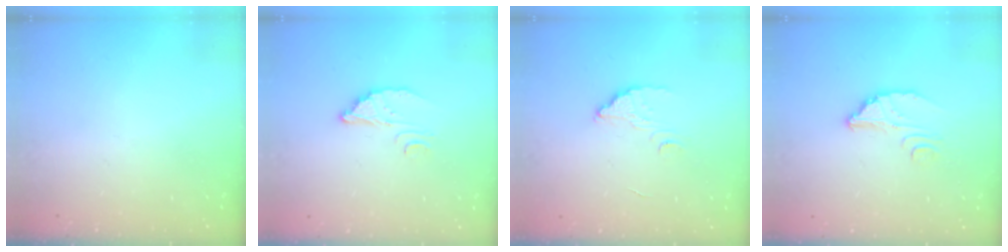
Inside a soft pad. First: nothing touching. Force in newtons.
{"total": 4.1, "press": 4.1, "slide": 0.1}
{"total": 3.2, "press": 3.2, "slide": 0.2}
{"total": 3.9, "press": 3.9, "slide": 0.2}